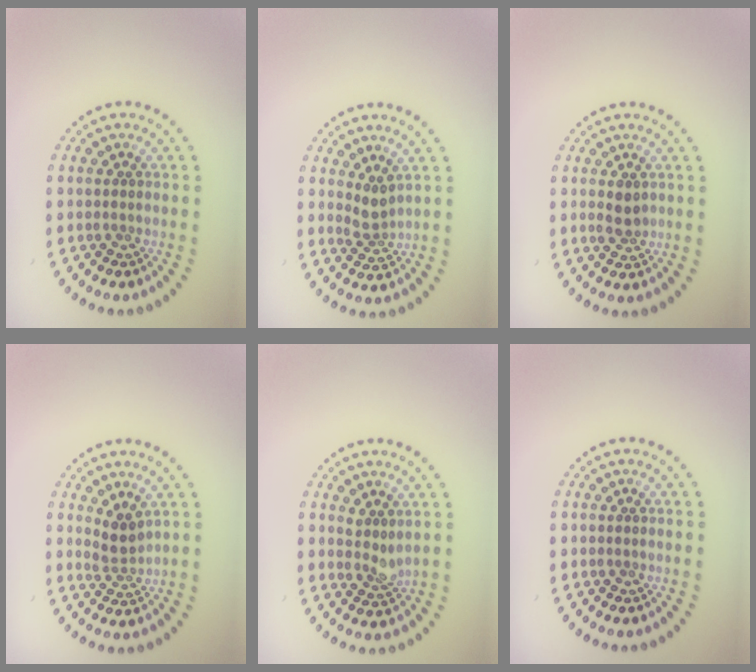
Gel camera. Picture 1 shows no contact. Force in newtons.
{"total": 2.1, "press": 1.6, "slide": 1.4}
{"total": 1.7, "press": 1.7, "slide": 0.2}
{"total": 1.9, "press": 1.4, "slide": 1.3}
{"total": 1.9, "press": 1.4, "slide": 1.2}
{"total": 0.0}